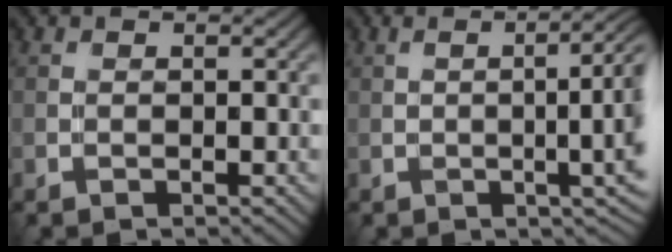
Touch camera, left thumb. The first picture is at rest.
{"total": 7.3, "force": [0.5, 1.6, 7.1], "torque": [-0.088, 0.001, 0.024]}